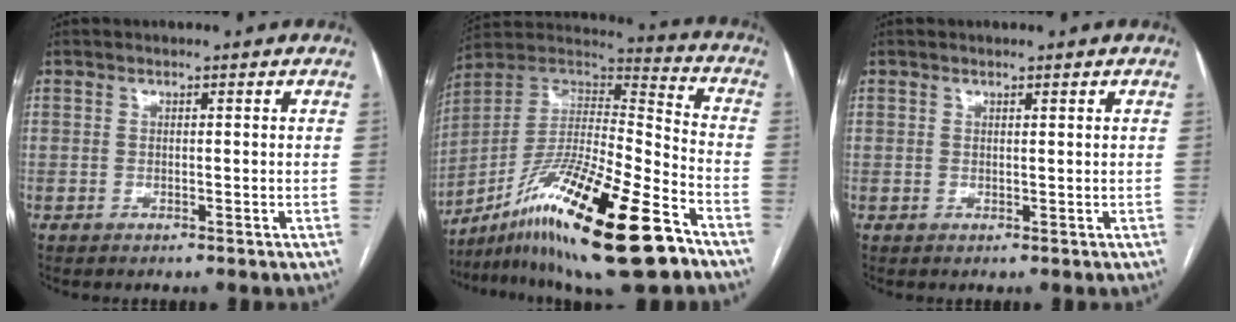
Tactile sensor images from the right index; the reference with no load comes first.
{"total": 24.4, "force": [-14.5, 2.8, 19.4], "torque": [-0.325, -0.020, -0.252]}
{"total": 0.8, "force": [0.5, 0.6, 0.1], "torque": [0.004, 0.004, 0.006]}